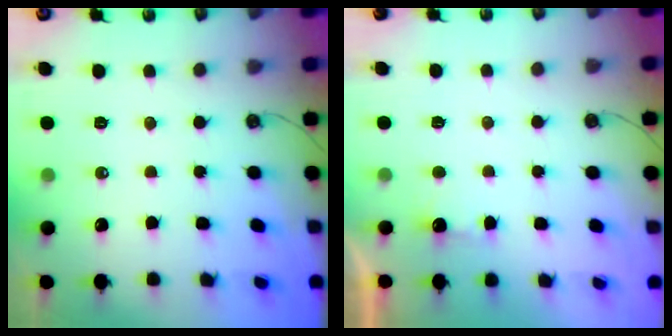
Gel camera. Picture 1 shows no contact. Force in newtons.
{"total": 1.3, "press": 1.0, "slide": 0.8}